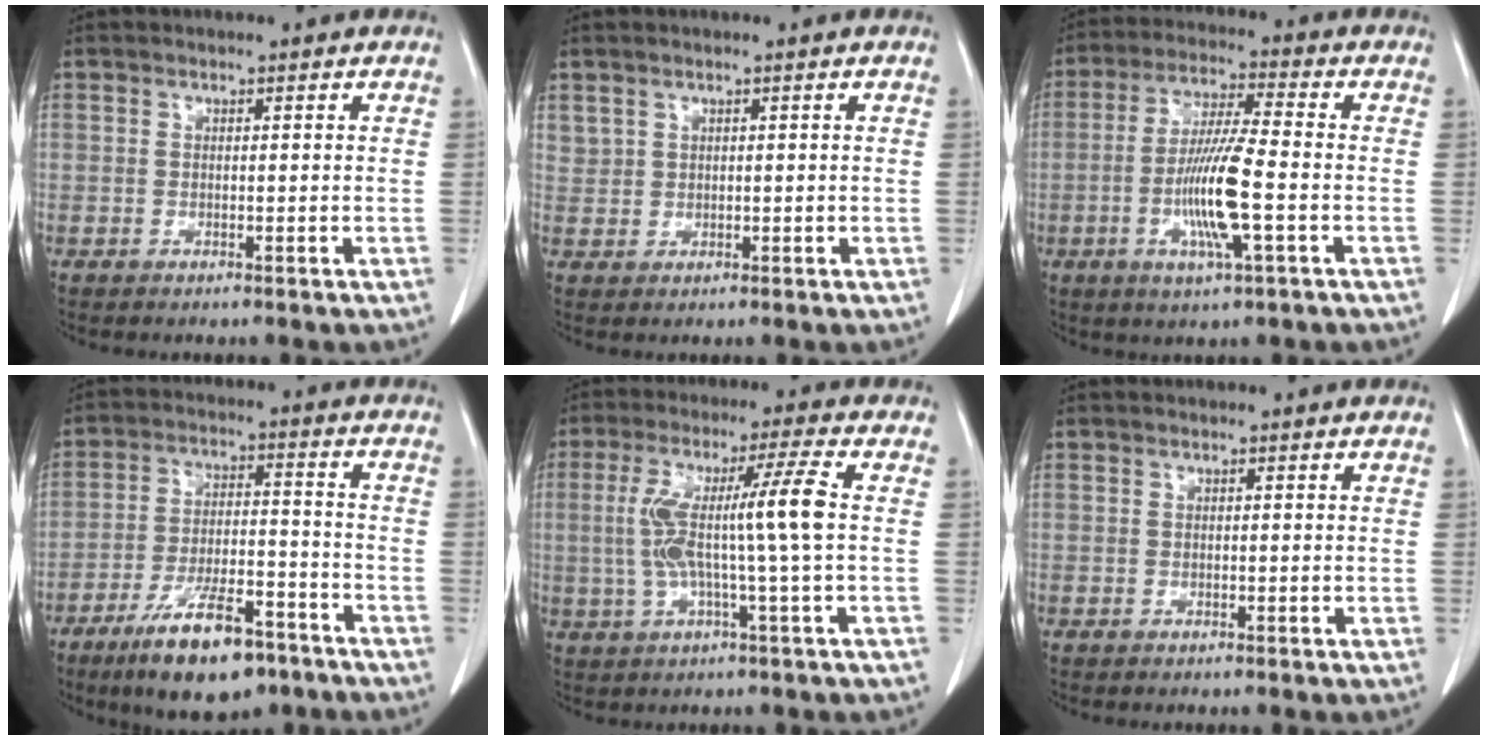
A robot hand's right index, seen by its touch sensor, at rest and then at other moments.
{"total": 1.7, "force": [1.2, 1.1, 0.0], "torque": [0.009, 0.003, 0.025]}
{"total": 11.1, "force": [-2.7, 0.4, 10.8], "torque": [-0.212, -0.011, -0.056]}
{"total": 13.3, "force": [-9.0, 3.7, 9.1], "torque": [-0.161, -0.009, -0.150]}
{"total": 10.4, "force": [0.2, -1.0, 10.3], "torque": [-0.203, 0.017, 0.005]}
{"total": 0.0}